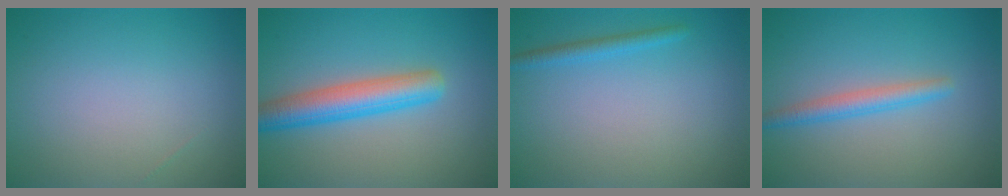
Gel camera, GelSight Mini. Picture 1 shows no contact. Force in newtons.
{"total": 4.9, "press": 4.9, "slide": 0.3}
{"total": 1.5, "press": 1.4, "slide": 0.1}
{"total": 2.3, "press": 2.2, "slide": 0.2}